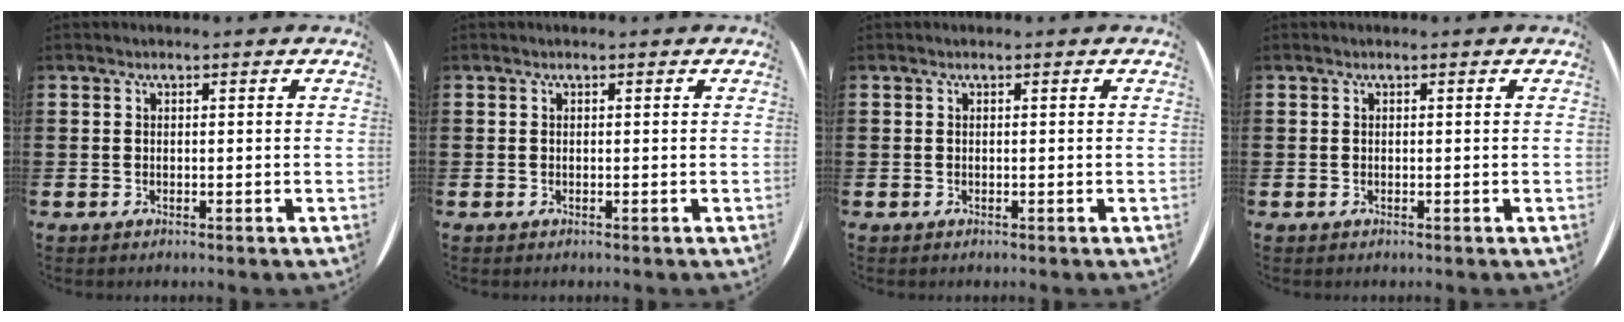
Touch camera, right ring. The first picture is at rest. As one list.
[{"total": 0.0}, {"total": 0.0}, {"total": 0.0}]